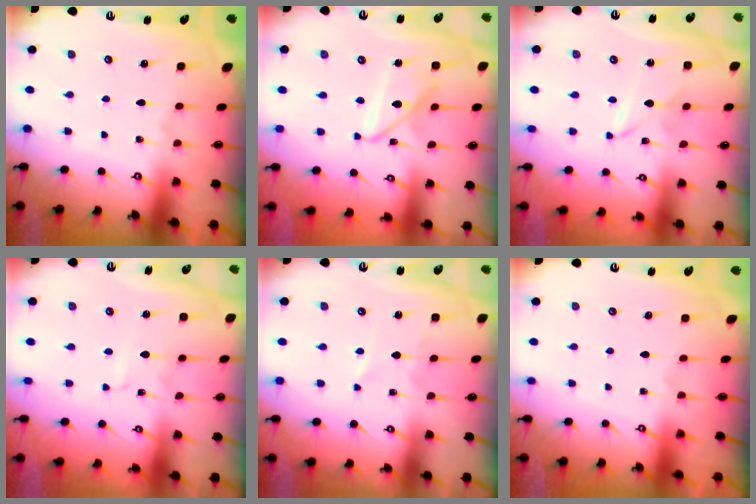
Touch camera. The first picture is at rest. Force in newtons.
{"total": 10.4, "press": 10.4, "slide": 1.0}
{"total": 1.8, "press": 1.8, "slide": 0.2}
{"total": 1.4, "press": 1.4, "slide": 0.1}
{"total": 3.2, "press": 3.1, "slide": 0.3}
{"total": 0.0}